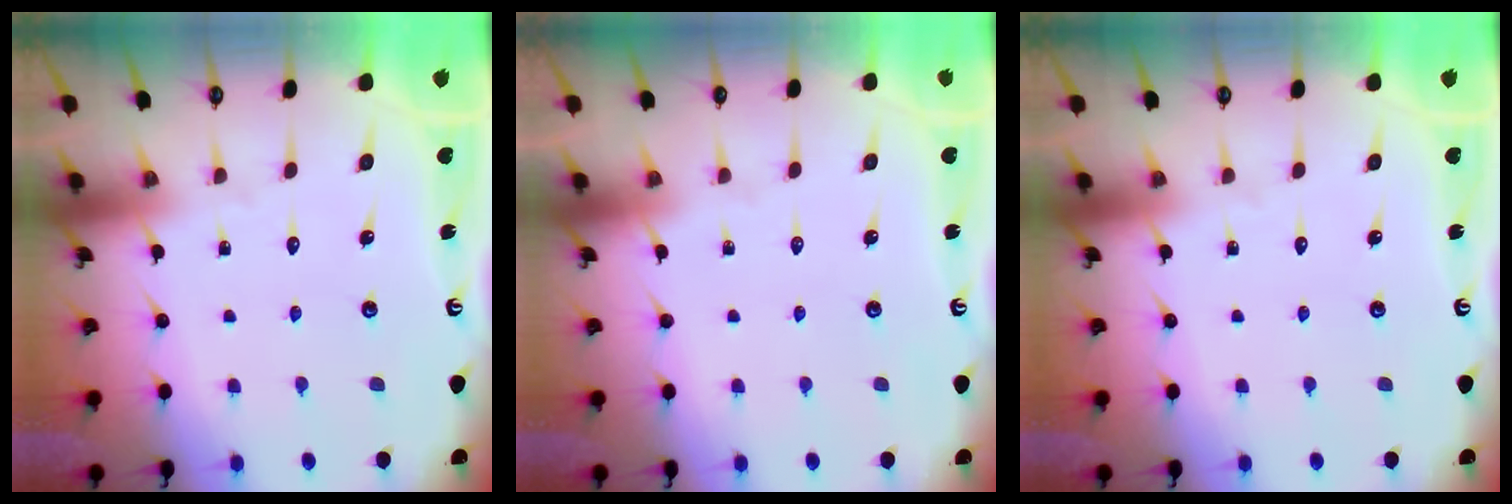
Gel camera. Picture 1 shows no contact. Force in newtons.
{"total": 0.0}
{"total": 0.0}